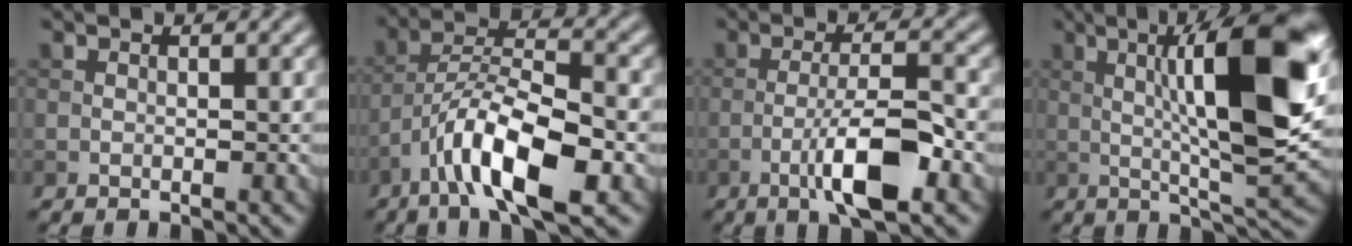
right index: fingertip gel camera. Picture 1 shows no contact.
{"total": 9.5, "force": [-4.9, 2.9, 7.6], "torque": [-0.126, 0.015, -0.092]}
{"total": 6.6, "force": [-2.7, 1.4, 5.9], "torque": [-0.106, 0.008, -0.051]}
{"total": 12.9, "force": [2.4, 2.8, 12.3], "torque": [-0.179, 0.009, 0.033]}